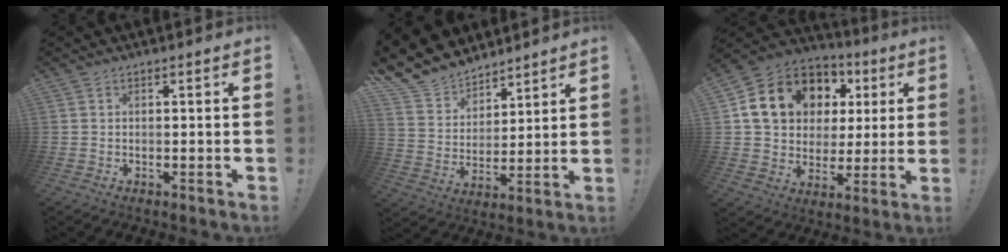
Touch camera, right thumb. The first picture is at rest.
{"total": 13.0, "force": [11.1, 6.5, 2.0], "torque": [-0.065, -0.088, 0.212]}
{"total": 17.1, "force": [6.6, 13.1, 8.9], "torque": [-0.145, -0.019, 0.144]}